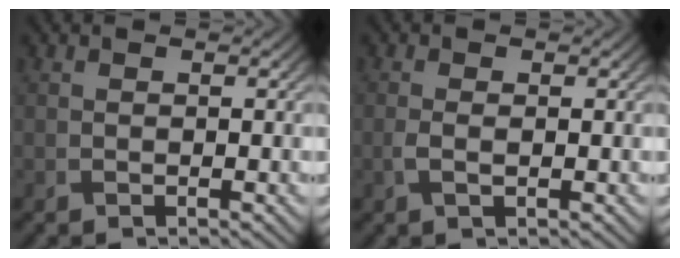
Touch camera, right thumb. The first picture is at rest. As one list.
[{"total": 1.4, "force": [-0.4, 0.5, 1.3], "torque": [-0.033, 0.001, -0.009]}]